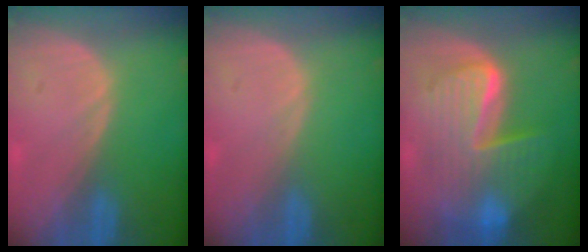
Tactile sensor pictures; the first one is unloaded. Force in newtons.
{"total": 0.0}
{"total": 10.4, "press": 10.4, "slide": 1.0}